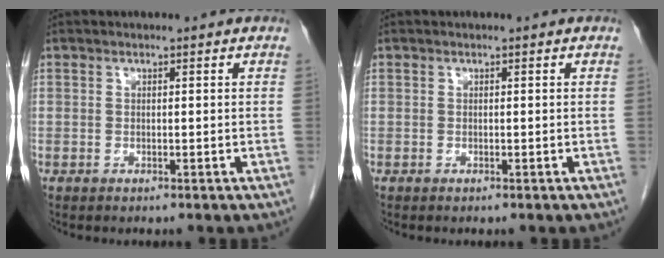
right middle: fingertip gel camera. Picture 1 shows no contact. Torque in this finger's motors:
{"motor_torque": [0.21, -0.09, 0.02, 0.01]}